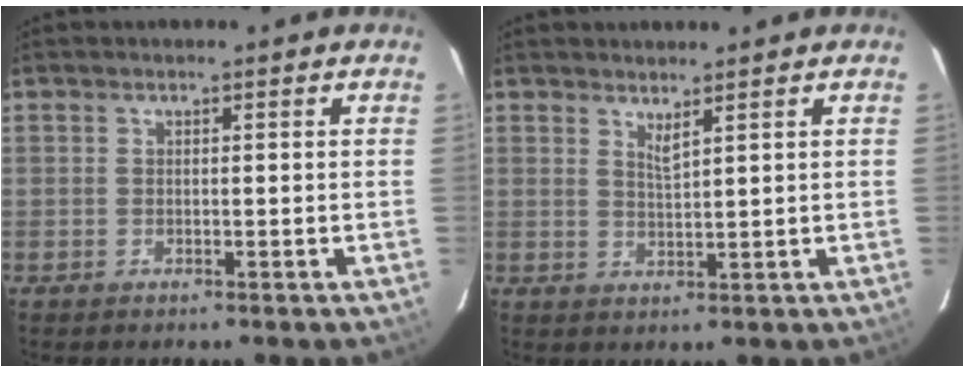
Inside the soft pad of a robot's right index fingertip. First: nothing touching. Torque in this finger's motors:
{"motor_torque": [-0.14, 0.04, 0.06, 0.01]}